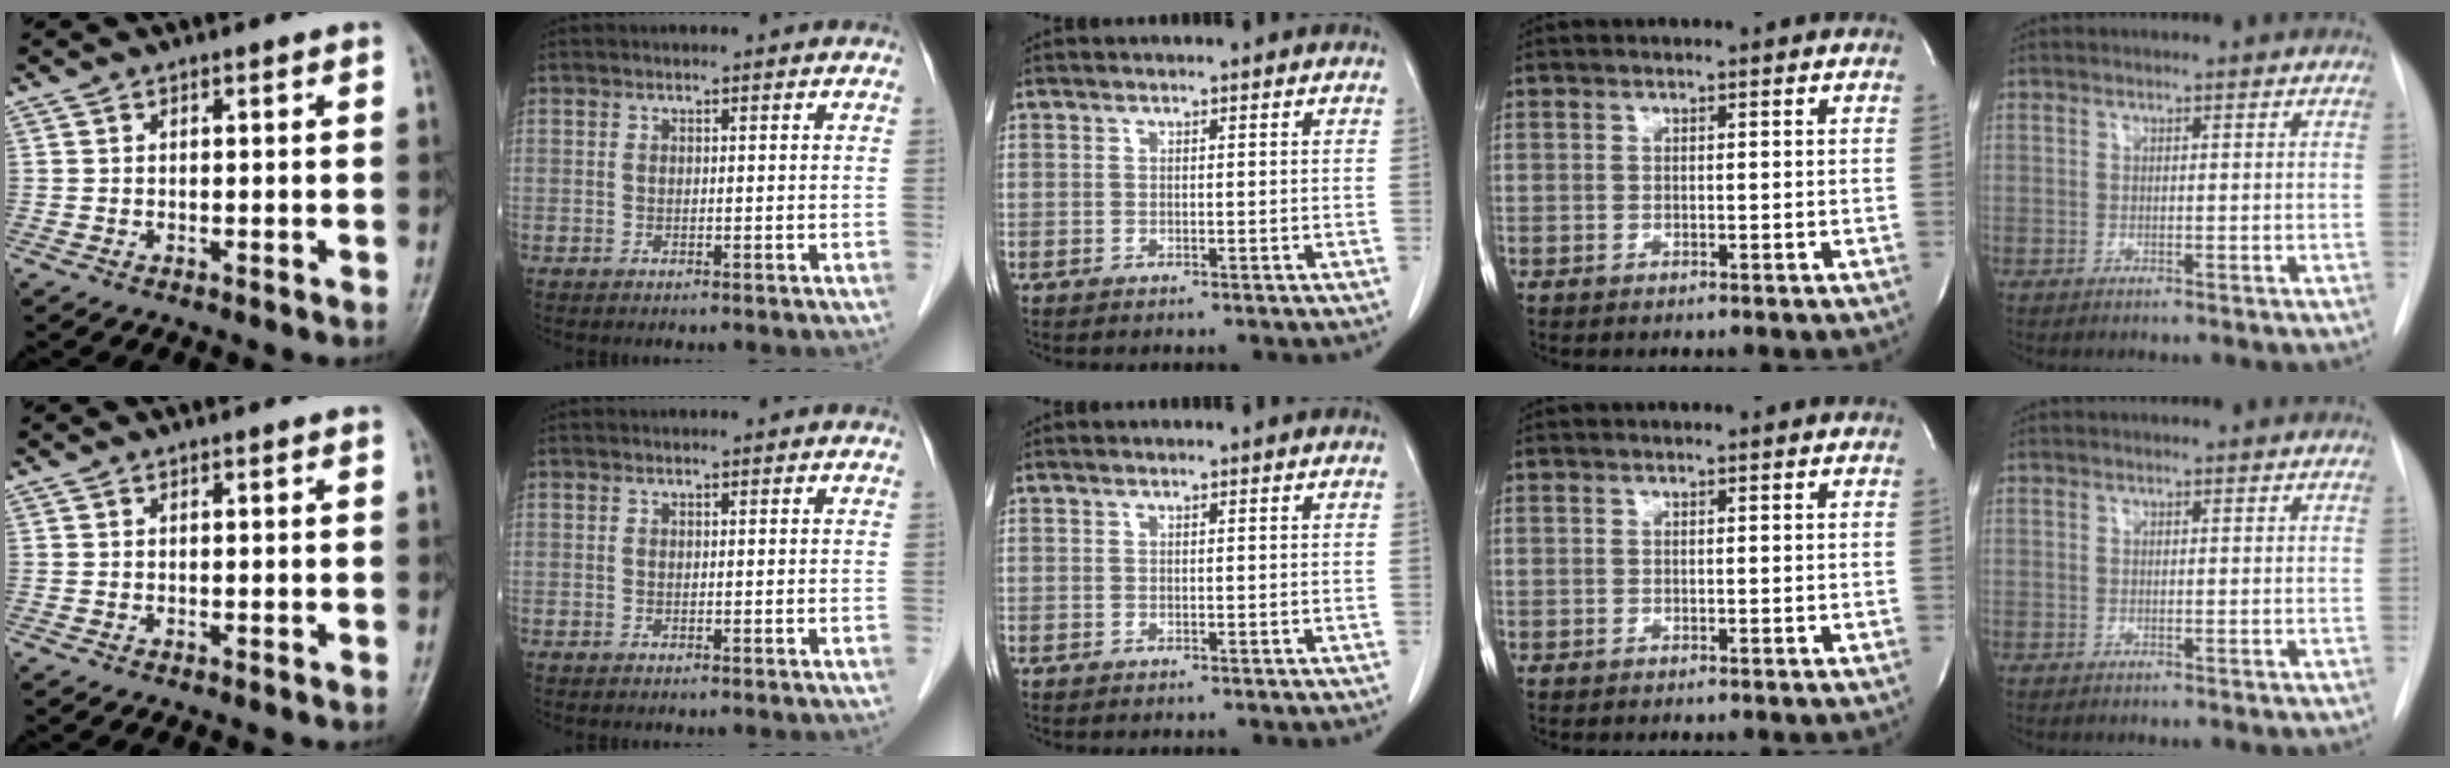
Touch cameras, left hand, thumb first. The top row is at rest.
{}